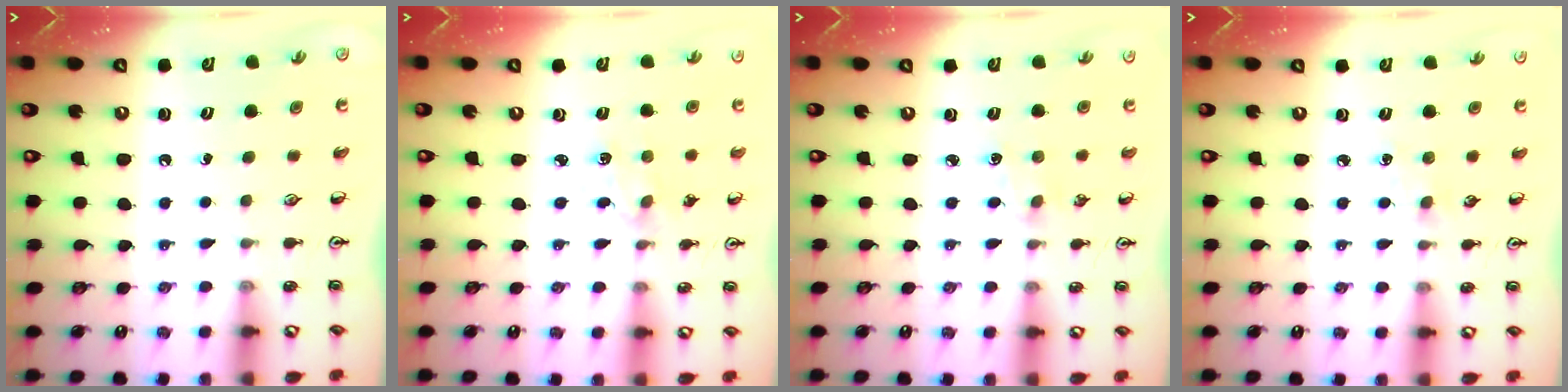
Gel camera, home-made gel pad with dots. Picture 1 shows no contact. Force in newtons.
{"total": 1.9, "press": 1.9, "slide": 0.3}
{"total": 1.5, "press": 1.5, "slide": 0.3}
{"total": 3.0, "press": 2.9, "slide": 0.4}